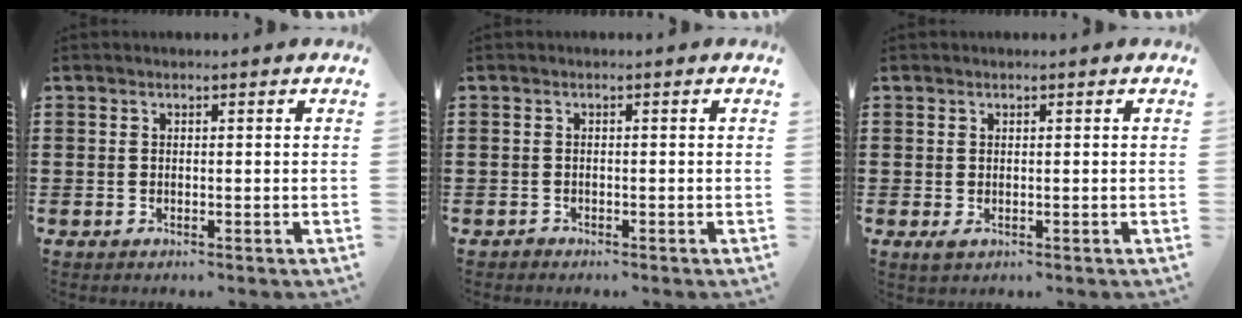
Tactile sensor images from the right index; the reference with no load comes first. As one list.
[{"total": 0.8, "force": [-0.7, 0.2, -0.1], "torque": [0.001, 0.002, -0.017]}, {"total": 0.7, "force": [-0.1, 0.5, 0.5], "torque": [-0.012, 0.001, -0.002]}]